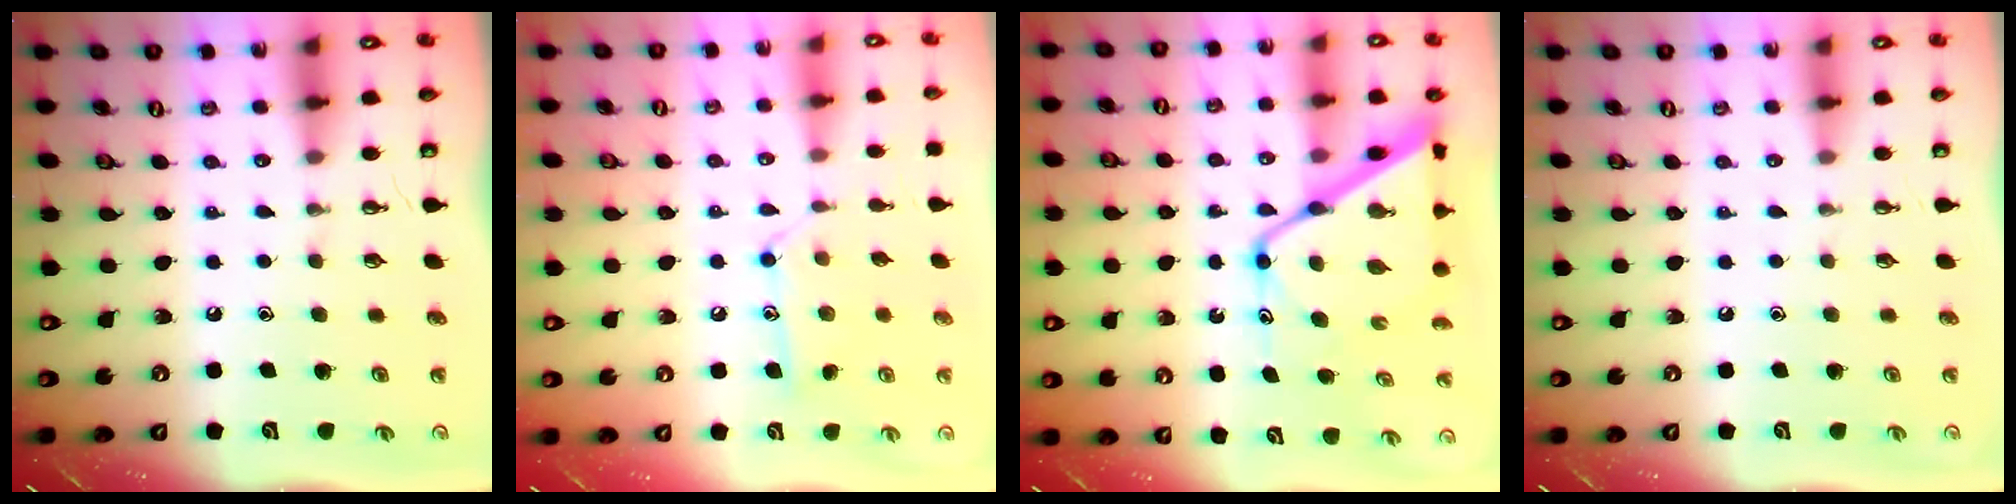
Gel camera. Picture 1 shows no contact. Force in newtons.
{"total": 10.9, "press": 10.8, "slide": 0.6}
{"total": 16.1, "press": 16.1, "slide": 1.2}
{"total": 0.0}